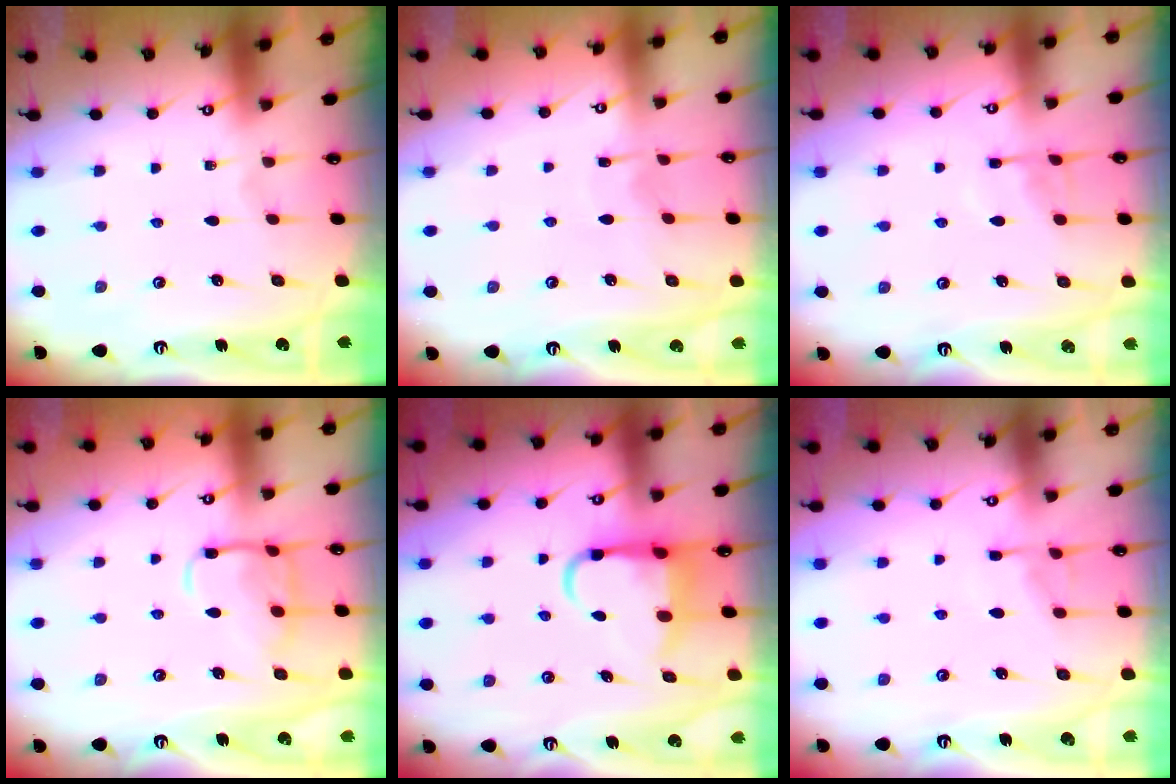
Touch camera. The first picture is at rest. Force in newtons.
{"total": 4.0, "press": 4.0, "slide": 0.4}
{"total": 6.4, "press": 6.3, "slide": 0.6}
{"total": 11.7, "press": 11.7, "slide": 0.9}
{"total": 8.0, "press": 7.8, "slide": 1.6}
{"total": 5.9, "press": 5.8, "slide": 0.7}